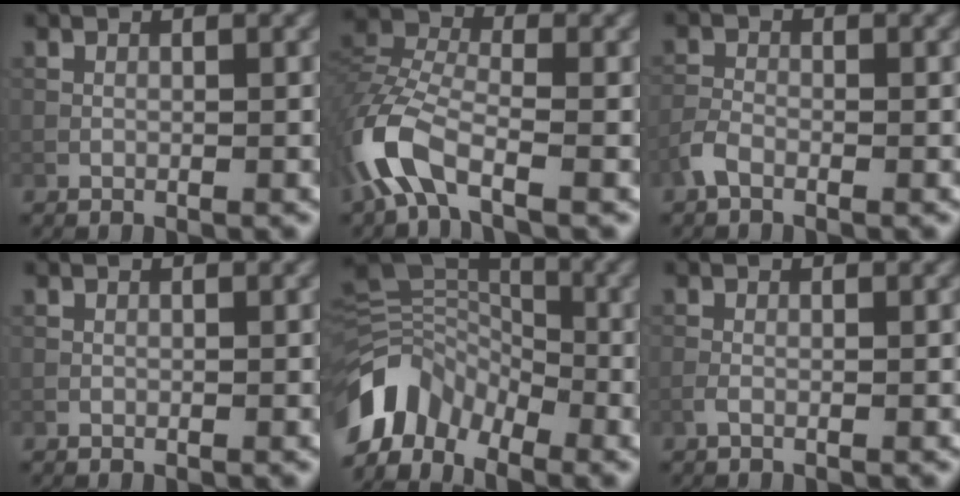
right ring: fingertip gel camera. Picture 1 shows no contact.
{"total": 7.1, "force": [-3.8, 3.3, 5.0], "torque": [-0.116, 0.001, -0.091]}
{"total": 1.8, "force": [-1.2, 0.8, 1.0], "torque": [-0.022, 0.002, -0.032]}
{"total": 0.0}
{"total": 8.8, "force": [-5.0, 5.6, 4.6], "torque": [-0.090, -0.007, -0.107]}
{"total": 0.7, "force": [-0.4, 0.2, 0.6], "torque": [-0.016, 0.000, -0.011]}